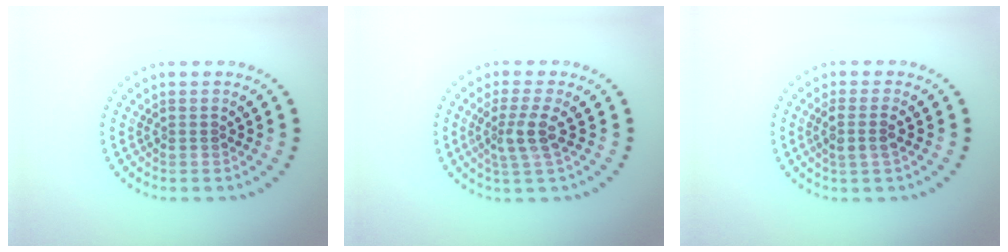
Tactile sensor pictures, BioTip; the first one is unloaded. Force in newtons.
{"total": 2.6, "press": 2.1, "slide": 1.5}
{"total": 2.0, "press": 1.8, "slide": 1.0}